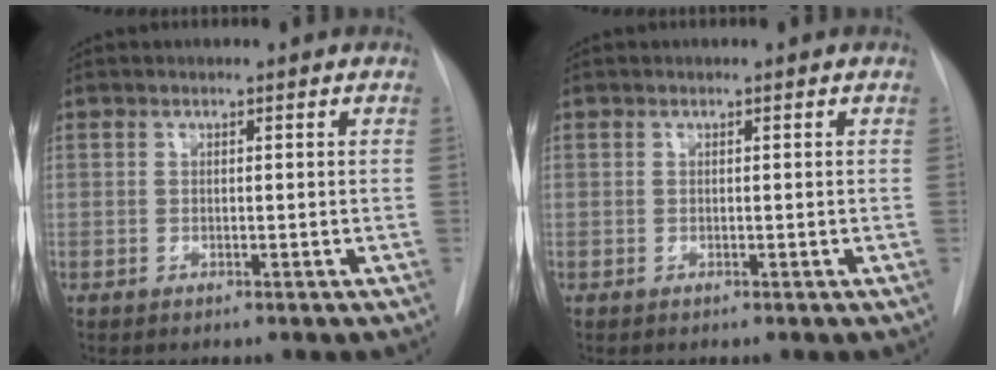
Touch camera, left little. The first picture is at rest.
{"total": 0.0}